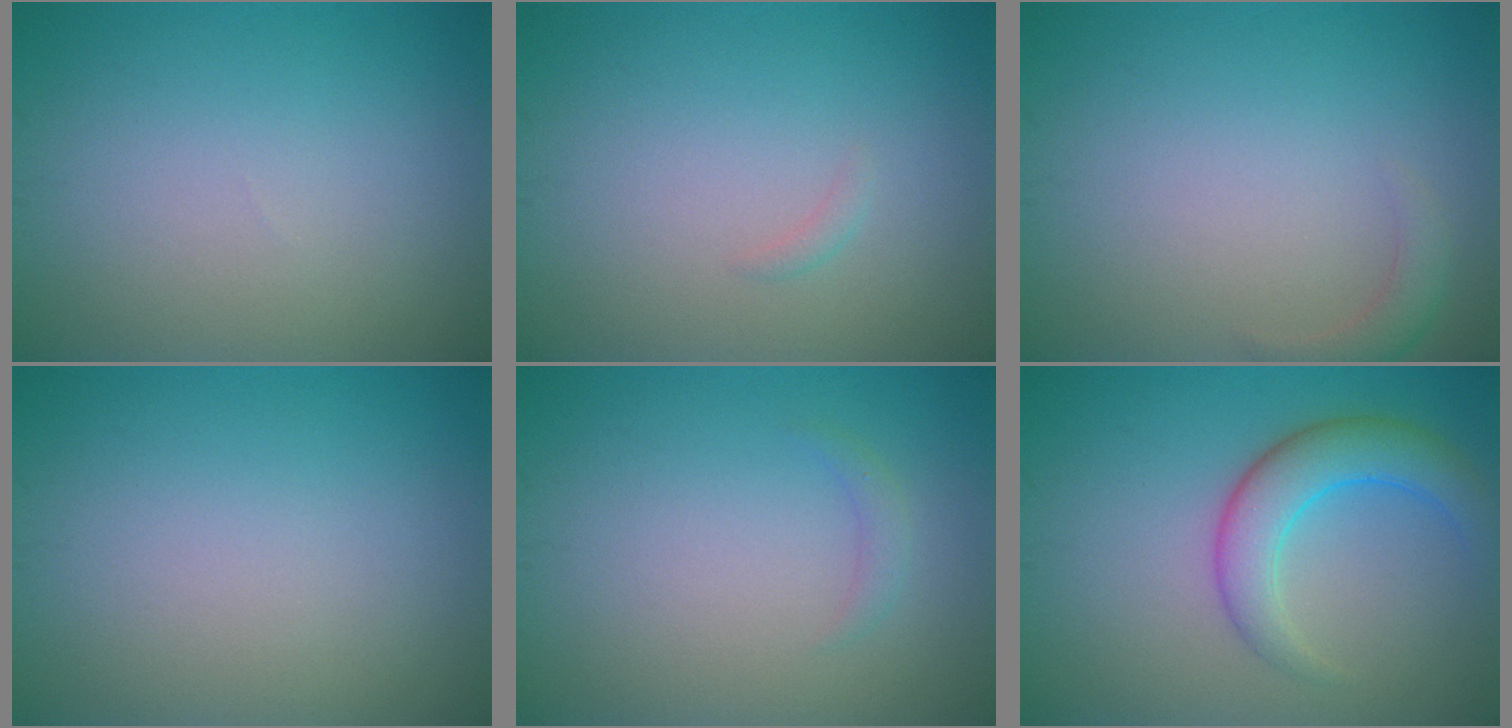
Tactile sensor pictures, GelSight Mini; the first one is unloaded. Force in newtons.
{"total": 0.5, "press": 0.5, "slide": 0.1}
{"total": 1.6, "press": 1.6, "slide": 0.3}
{"total": 0.0}
{"total": 0.9, "press": 0.9, "slide": 0.0}
{"total": 4.6, "press": 4.6, "slide": 0.2}